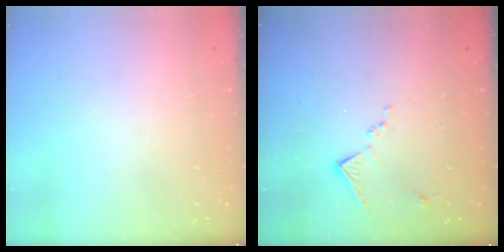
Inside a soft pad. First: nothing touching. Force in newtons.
{"total": 8.5, "press": 8.5, "slide": 0.3}